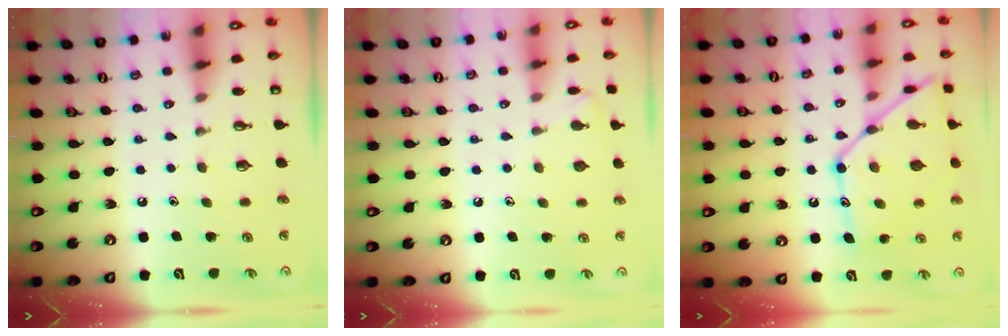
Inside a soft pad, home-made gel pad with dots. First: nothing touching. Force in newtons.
{"total": 5.5, "press": 5.4, "slide": 0.6}
{"total": 17.2, "press": 17.2, "slide": 1.4}